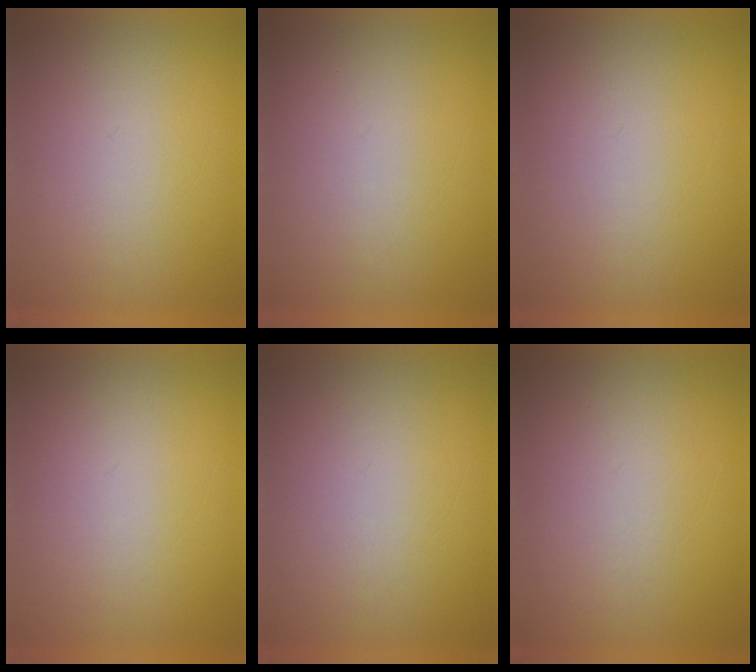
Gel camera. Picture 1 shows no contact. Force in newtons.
{"total": 1.1}
{"total": 1.1}
{"total": 1.8}
{"total": 1.0}
{"total": 3.8}